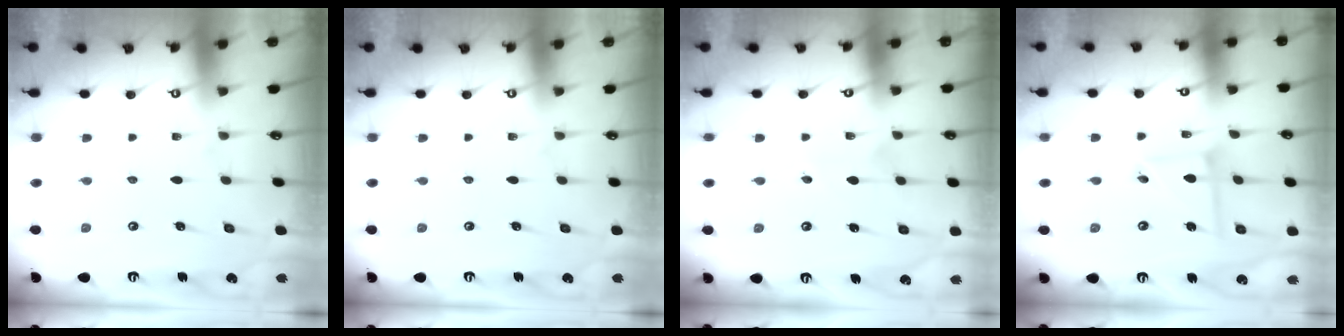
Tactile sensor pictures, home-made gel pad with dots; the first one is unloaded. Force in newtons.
{"total": 0.0}
{"total": 4.2, "press": 4.1, "slide": 0.7}
{"total": 7.5, "press": 7.5, "slide": 0.5}